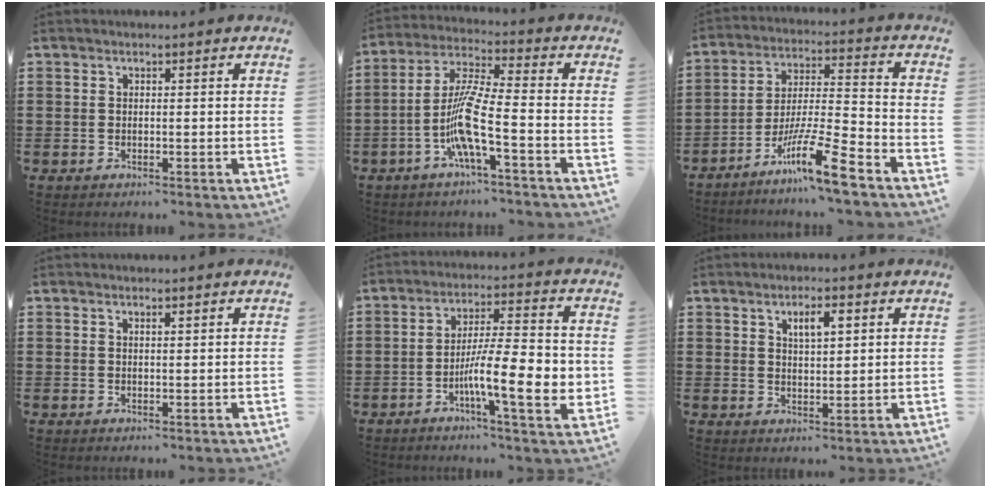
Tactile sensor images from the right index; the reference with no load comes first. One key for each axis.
{"total": 8.9, "fx": -3.6, "fy": 0.6, "fz": 8.1, "tx": -0.184, "ty": -0.018, "tz": -0.076}
{"total": 11.7, "fx": -8.3, "fy": 0.6, "fz": 8.3, "tx": -0.155, "ty": 0.006, "tz": -0.159}
{"total": 0.6, "fx": 0.4, "fy": 0.2, "fz": 0.4, "tx": -0.009, "ty": 0.001, "tz": 0.008}
{"total": 12.2, "fx": -3.2, "fy": 2.4, "fz": 11.6, "tx": -0.197, "ty": -0.005, "tz": -0.056}
{"total": 3.5, "fx": 1.5, "fy": 1.3, "fz": 2.9, "tx": -0.044, "ty": 0.000, "tz": 0.022}